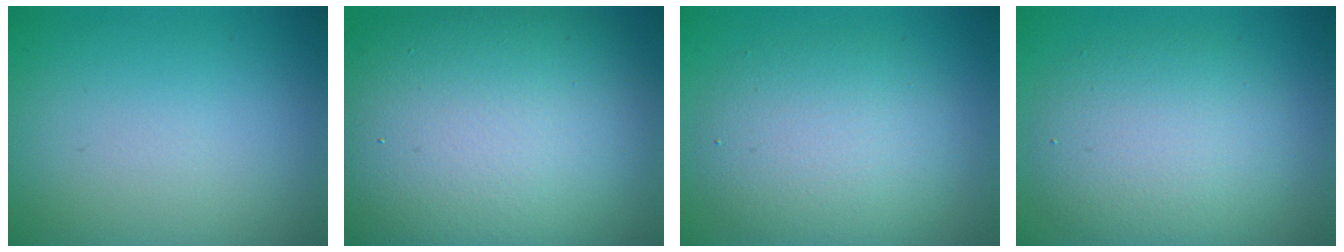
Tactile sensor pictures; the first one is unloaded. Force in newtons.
{"total": 16.4, "press": 16.4, "slide": 0.9}
{"total": 5.3, "press": 5.3, "slide": 0.0}
{"total": 5.5, "press": 5.5, "slide": 0.4}